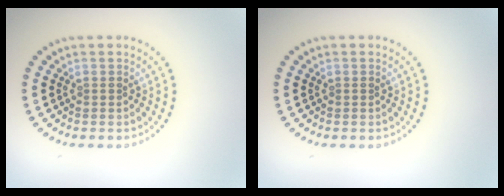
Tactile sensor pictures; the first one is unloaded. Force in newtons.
{"total": 0.0}